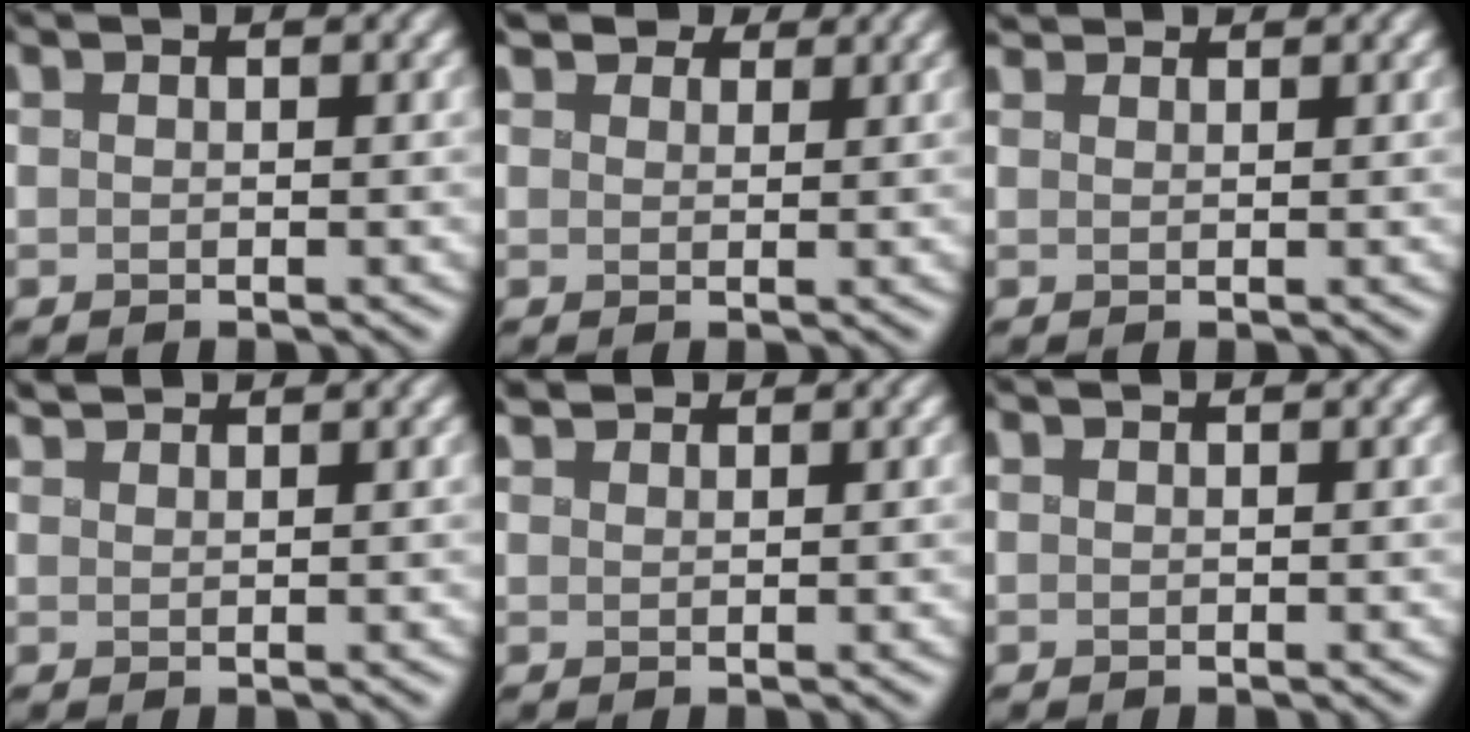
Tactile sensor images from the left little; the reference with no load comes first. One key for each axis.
{"total": 4.4, "fx": 3.6, "fy": 2.0, "fz": 1.6, "tx": -0.046, "ty": 0.017, "tz": 0.041}
{"total": 2.6, "fx": 2.3, "fy": 0.9, "fz": 0.9, "tx": -0.008, "ty": 0.013, "tz": 0.021}
{"total": 2.1, "fx": 2.0, "fy": 0.4, "fz": 0.6, "tx": -0.005, "ty": 0.010, "tz": 0.025}
{"total": 2.5, "fx": 2.3, "fy": 0.7, "fz": 0.8, "tx": -0.012, "ty": 0.013, "tz": 0.026}
{"total": 0.0}